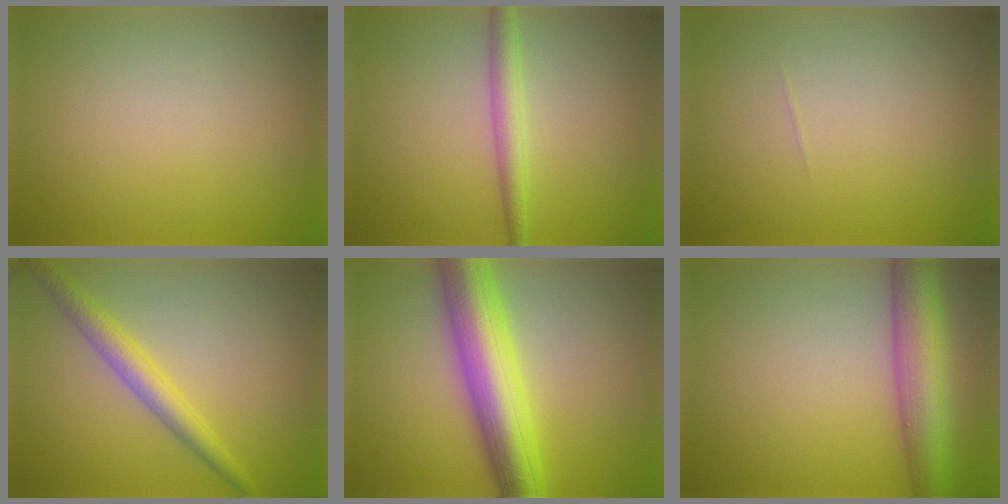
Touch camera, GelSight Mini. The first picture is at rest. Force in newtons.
{"total": 2.5, "press": 2.5, "slide": 0.0}
{"total": 0.0}
{"total": 3.4, "press": 3.4, "slide": 0.1}
{"total": 9.7, "press": 9.7, "slide": 0.4}
{"total": 7.5, "press": 7.5, "slide": 0.1}